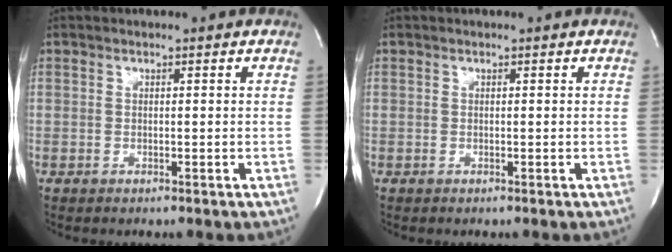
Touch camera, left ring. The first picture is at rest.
{"total": 0.0}